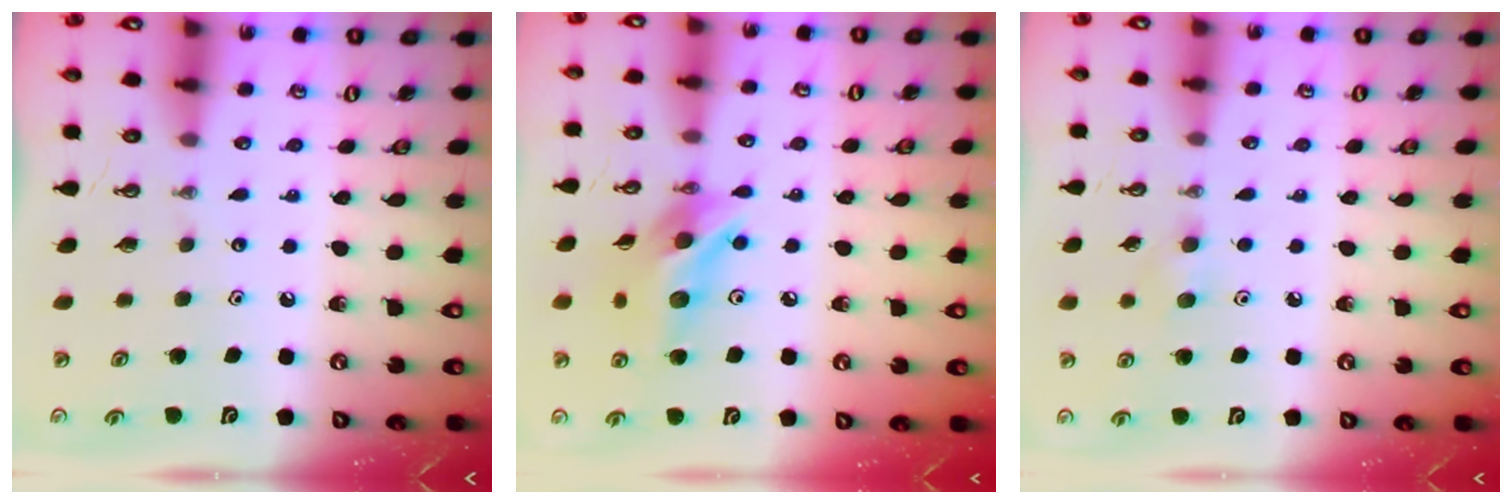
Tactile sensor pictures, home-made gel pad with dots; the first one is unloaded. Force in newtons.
{"total": 13.1, "press": 13.1, "slide": 0.8}
{"total": 5.9, "press": 5.7, "slide": 1.3}